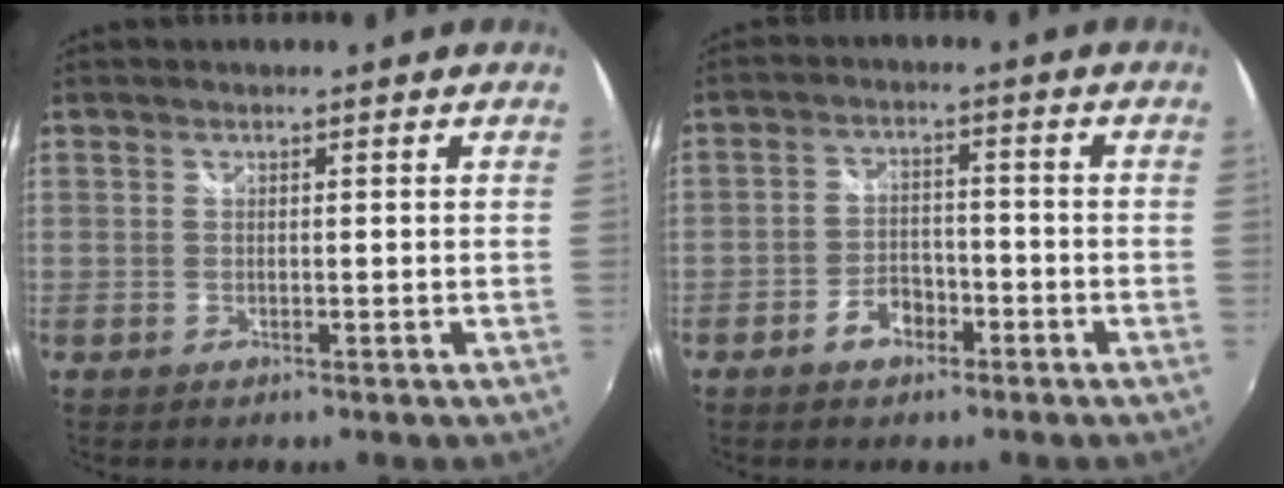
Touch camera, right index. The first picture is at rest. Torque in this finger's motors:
{"motor_torque": [0.66, -0.25, 0.34, 0.04]}